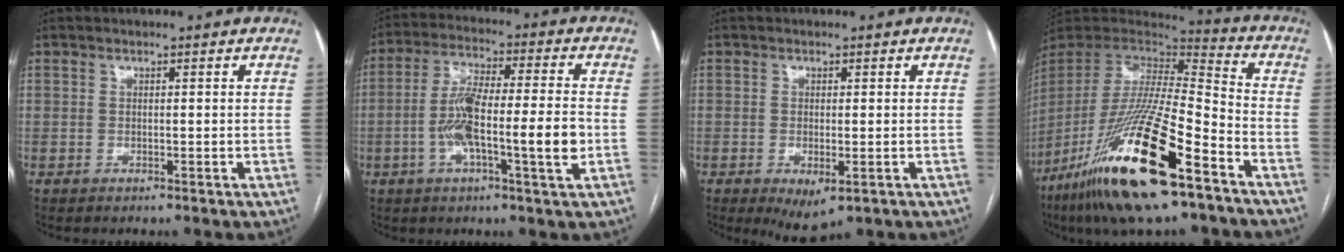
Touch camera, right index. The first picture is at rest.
{"total": 12.3, "force": [-2.7, 1.3, 11.9], "torque": [-0.220, 0.010, -0.051]}
{"total": 4.4, "force": [-1.9, 1.6, 3.6], "torque": [-0.055, -0.010, -0.016]}
{"total": 27.4, "force": [-16.0, 4.0, 21.8], "torque": [-0.446, -0.063, -0.300]}